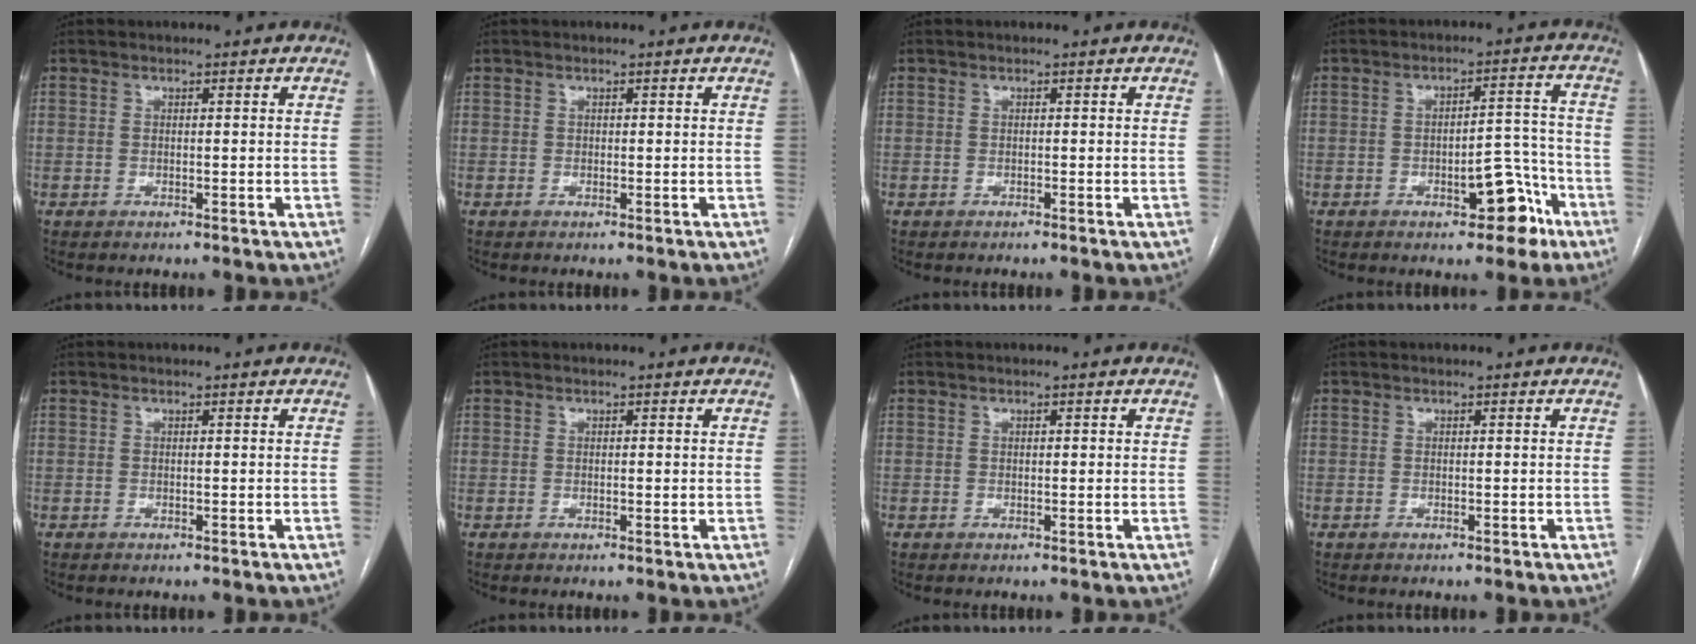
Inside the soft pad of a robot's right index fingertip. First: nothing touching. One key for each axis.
{"total": 0.0}
{"total": 0.0}
{"total": 8.1, "fx": -4.4, "fy": 3.0, "fz": 6.1, "tx": -0.070, "ty": 0.022, "tz": -0.056}
{"total": 0.0}
{"total": 0.7, "fx": 0.0, "fy": 0.3, "fz": 0.7, "tx": -0.011, "ty": -0.001, "tz": 0.001}
{"total": 0.7, "fx": 0.3, "fy": 0.2, "fz": 0.6, "tx": -0.008, "ty": 0.001, "tz": 0.003}
{"total": 0.0}